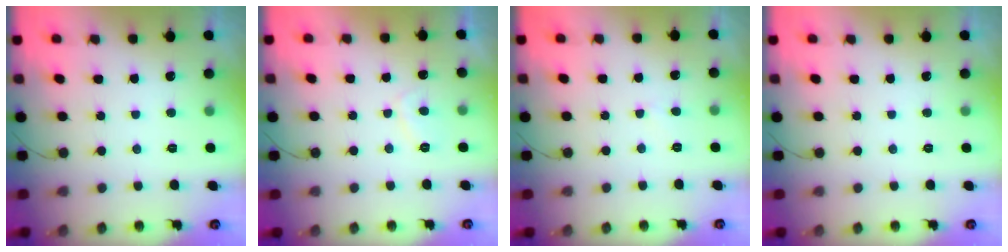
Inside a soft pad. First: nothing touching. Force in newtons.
{"total": 2.5, "press": 2.3, "slide": 0.8}
{"total": 3.0, "press": 3.0, "slide": 0.3}
{"total": 0.0}